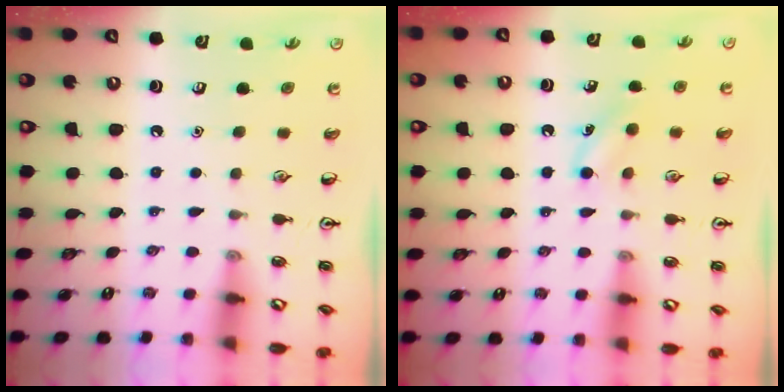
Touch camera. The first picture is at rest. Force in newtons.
{"total": 6.1, "press": 5.8, "slide": 1.6}